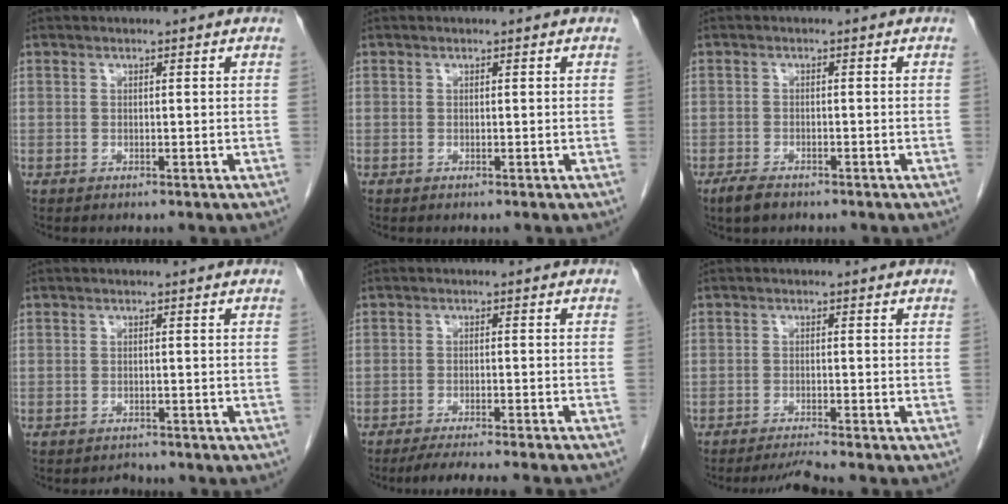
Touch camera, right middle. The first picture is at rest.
{"total": 0.0}
{"total": 2.7, "force": [-2.1, 0.9, 1.5], "torque": [-0.040, -0.006, -0.032]}
{"total": 1.2, "force": [-1.2, 0.3, -0.2], "torque": [-0.005, -0.006, -0.016]}
{"total": 12.7, "force": [-11.4, 0.4, 5.6], "torque": [-0.073, -0.020, -0.149]}
{"total": 2.8, "force": [-2.4, -1.4, 0.4], "torque": [-0.019, -0.018, -0.043]}